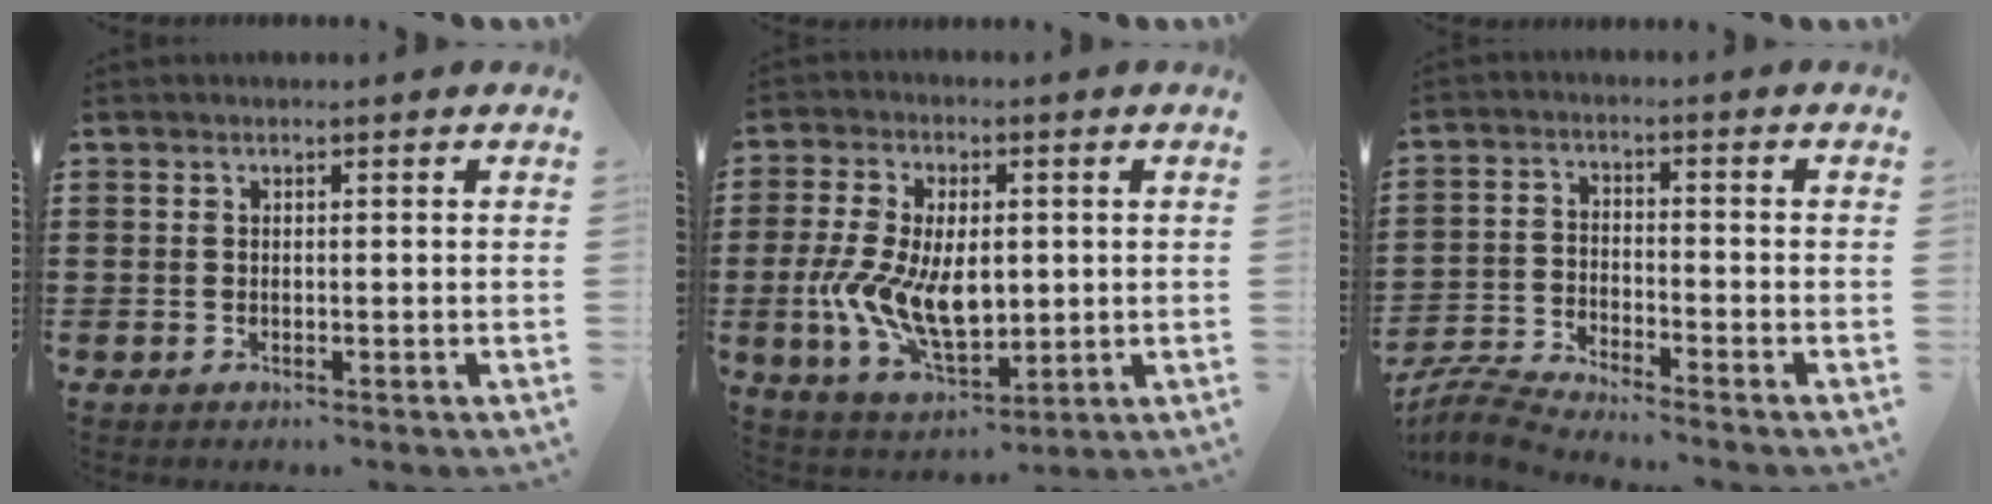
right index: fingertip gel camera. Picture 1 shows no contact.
{"total": 11.3, "force": [-0.3, 6.6, 9.1], "torque": [-0.202, 0.004, -0.004]}
{"total": 4.9, "force": [-4.9, -0.3, 0.8], "torque": [-0.037, -0.009, -0.105]}